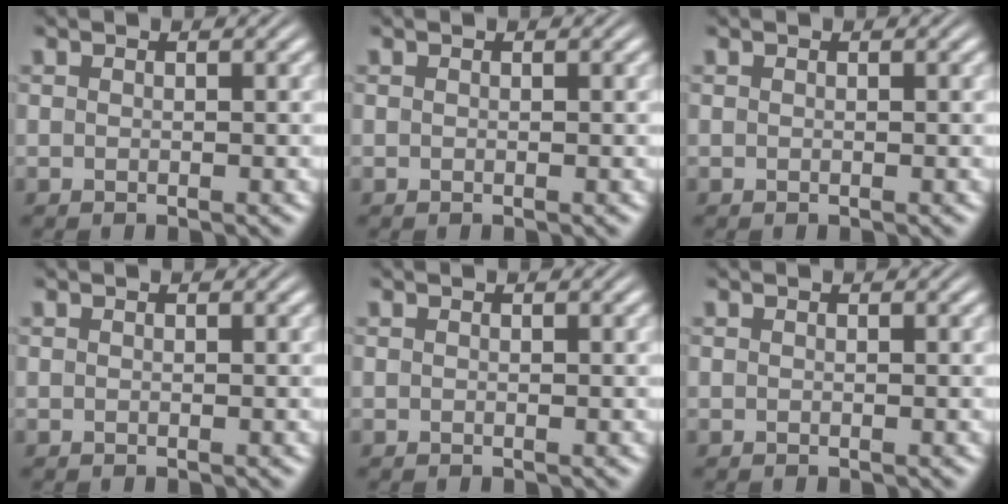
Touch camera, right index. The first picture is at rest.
{"total": 0.0}
{"total": 0.0}
{"total": 0.0}
{"total": 0.0}
{"total": 0.0}